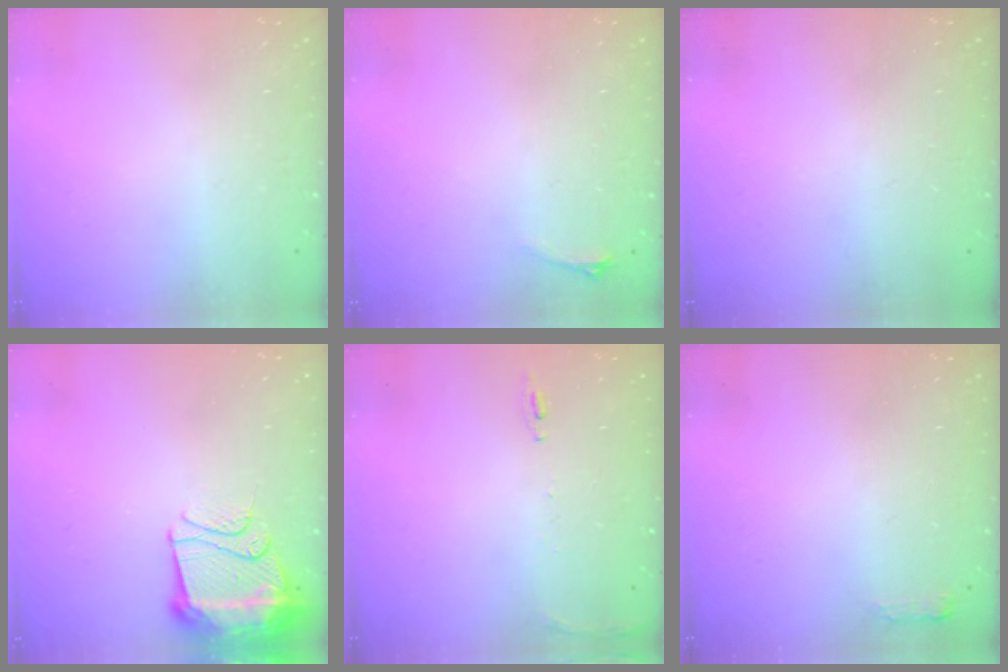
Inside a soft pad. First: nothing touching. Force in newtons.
{"total": 2.9, "press": 2.6, "slide": 1.5}
{"total": 0.0}
{"total": 13.1, "press": 13.1, "slide": 1.4}
{"total": 6.1, "press": 6.0, "slide": 0.9}
{"total": 2.7, "press": 2.6, "slide": 0.5}